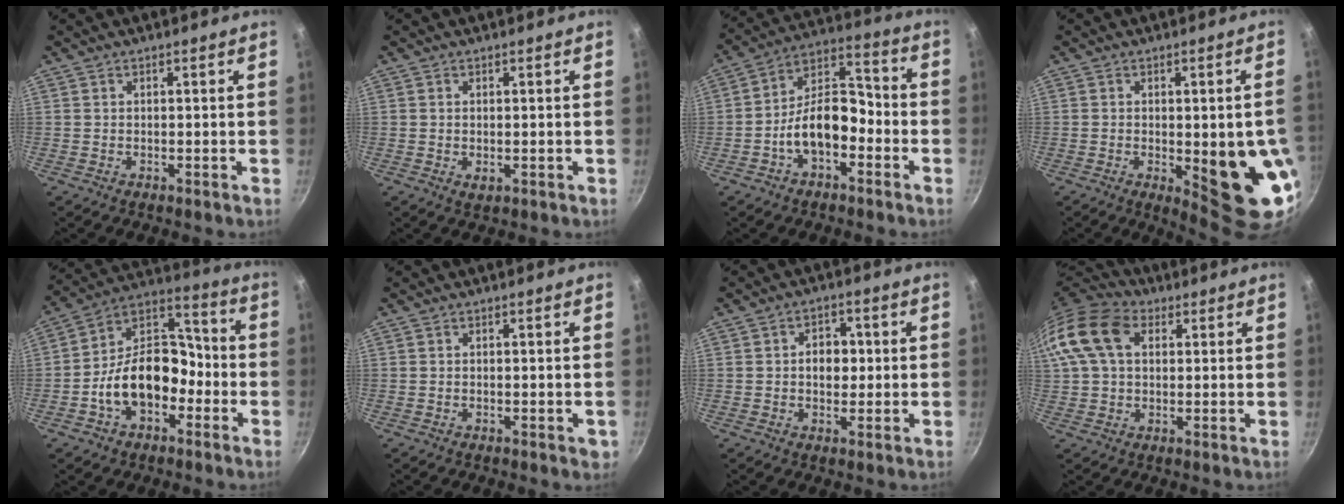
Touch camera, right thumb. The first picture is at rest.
{"total": 1.4, "force": [0.0, 0.8, 1.2], "torque": [-0.018, -0.004, 0.000]}
{"total": 12.3, "force": [-4.3, 7.3, 9.0], "torque": [-0.117, 0.065, -0.083]}
{"total": 15.3, "force": [-2.8, 4.9, 14.2], "torque": [-0.149, -0.005, -0.025]}
{"total": 16.5, "force": [-5.3, 11.2, 10.9], "torque": [-0.130, 0.068, -0.101]}
{"total": 1.5, "force": [-0.5, 0.7, 1.2], "torque": [-0.011, 0.000, -0.007]}
{"total": 5.2, "force": [0.2, 4.0, 3.3], "torque": [-0.017, 0.008, -0.002]}
{"total": 15.3, "force": [4.3, 10.5, 10.3], "torque": [-0.199, 0.025, 0.064]}